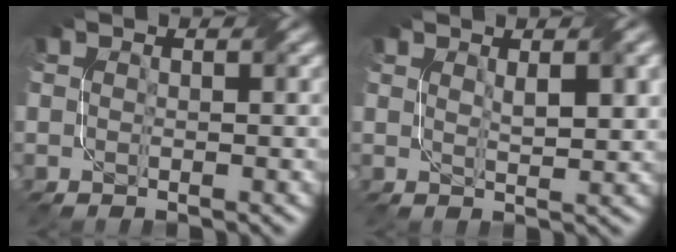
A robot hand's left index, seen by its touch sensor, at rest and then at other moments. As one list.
[{"total": 2.8, "force": [1.1, 0.6, 2.4], "torque": [-0.041, 0.000, 0.024]}]